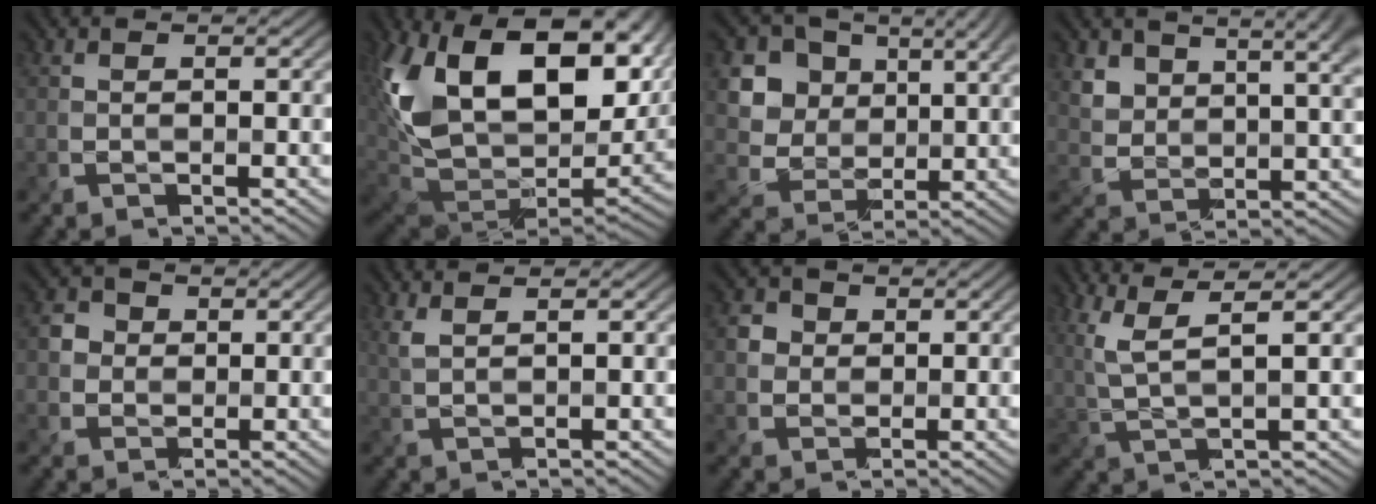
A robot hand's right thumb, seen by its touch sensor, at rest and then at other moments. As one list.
[{"total": 21.6, "force": [7.1, 13.1, 15.7], "torque": [-0.307, -0.014, 0.167]}, {"total": 8.9, "force": [4.1, 6.5, 4.6], "torque": [-0.111, -0.006, 0.067]}, {"total": 8.2, "force": [5.2, 4.2, 4.7], "torque": [-0.100, 0.000, 0.104]}, {"total": 2.7, "force": [0.2, 2.6, 0.6], "torque": [-0.022, 0.001, 0.001]}, {"total": 2.1, "force": [1.4, 0.5, 1.4], "torque": [-0.032, 0.004, 0.030]}, {"total": 2.5, "force": [0.5, 2.4, 0.6], "torque": [-0.022, 0.001, 0.007]}, {"total": 5.8, "force": [3.0, 1.2, 4.8], "torque": [-0.111, 0.008, 0.070]}]